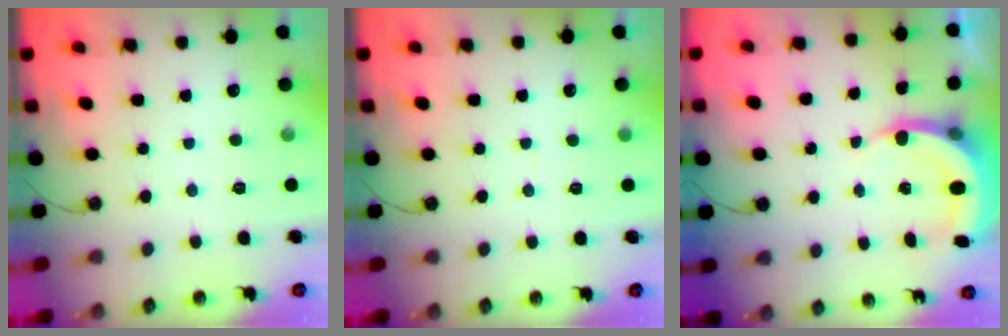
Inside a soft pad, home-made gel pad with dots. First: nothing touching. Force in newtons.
{"total": 1.9, "press": 1.9, "slide": 0.2}
{"total": 5.9, "press": 5.8, "slide": 0.7}